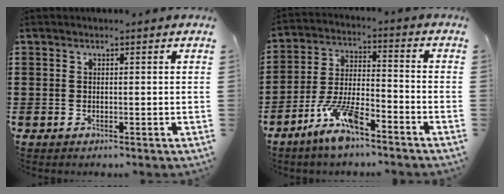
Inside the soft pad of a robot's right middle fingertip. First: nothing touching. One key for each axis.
{"total": 9.1, "fx": -6.6, "fy": 2.3, "fz": 5.7, "tx": -0.128, "ty": 0.002, "tz": -0.128}